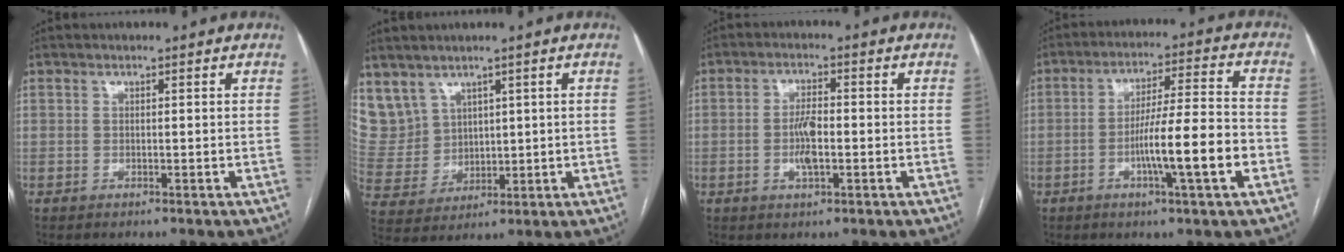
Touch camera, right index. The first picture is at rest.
{"total": 10.5, "force": [6.1, 8.4, 1.9], "torque": [-0.067, 0.040, 0.154]}
{"total": 4.5, "force": [-0.9, 1.3, 4.2], "torque": [-0.087, 0.001, -0.015]}
{"total": 11.6, "force": [-3.6, 0.1, 11.1], "torque": [-0.184, 0.003, -0.061]}